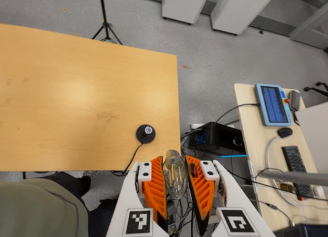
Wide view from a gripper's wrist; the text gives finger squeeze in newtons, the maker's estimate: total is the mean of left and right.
{"total": 17.1, "left": 17.5, "right": 16.6}